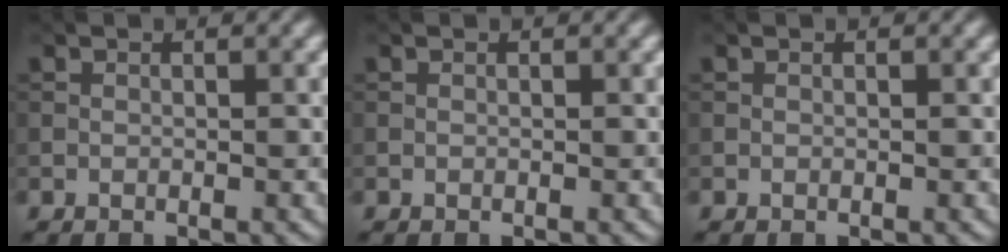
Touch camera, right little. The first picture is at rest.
{"total": 0.0}
{"total": 0.0}